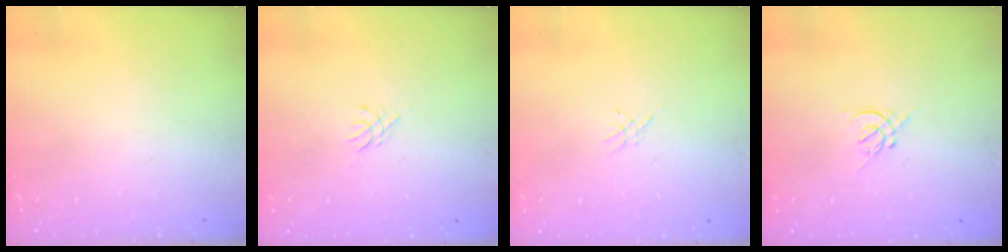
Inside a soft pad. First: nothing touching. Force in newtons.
{"total": 2.8, "press": 2.7, "slide": 0.6}
{"total": 2.3, "press": 2.2, "slide": 0.3}
{"total": 1.3, "press": 1.2, "slide": 0.5}